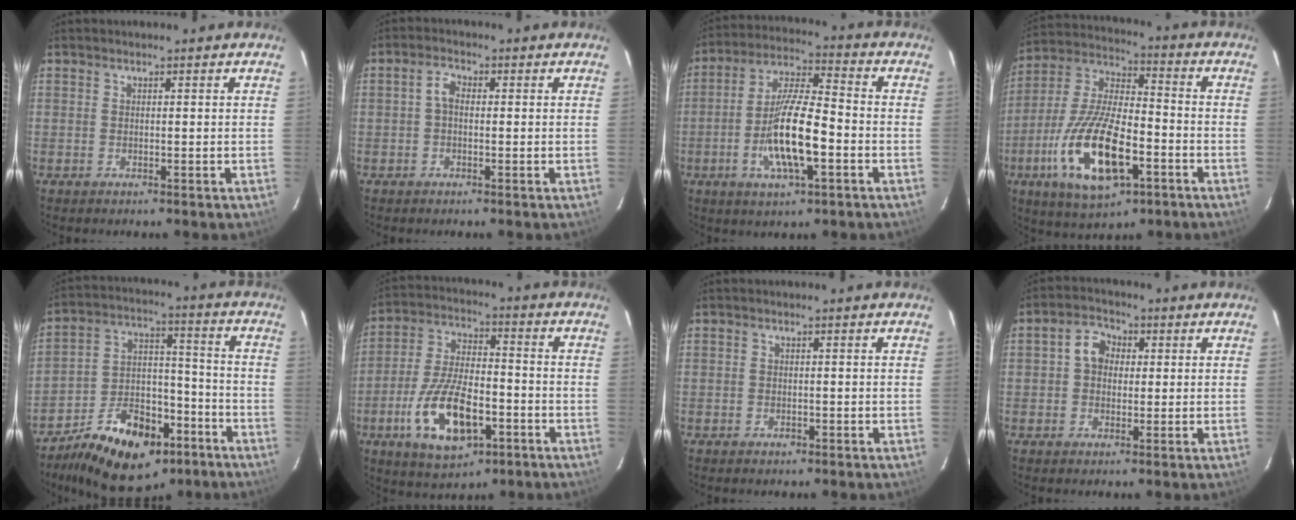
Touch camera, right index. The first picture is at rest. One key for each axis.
{"total": 2.2, "fx": -0.3, "fy": 1.4, "fz": 1.7, "tx": -0.035, "ty": 0.010, "tz": -0.008}
{"total": 13.5, "fx": -4.2, "fy": 3.4, "fz": 12.4, "tx": -0.246, "ty": -0.001, "tz": -0.078}
{"total": 19.4, "fx": -7.8, "fy": 7.5, "fz": 16.1, "tx": -0.334, "ty": -0.015, "tz": -0.139}
{"total": 18.2, "fx": -11.0, "fy": 10.3, "fz": 10.3, "tx": -0.183, "ty": 0.028, "tz": -0.163}
{"total": 15.4, "fx": -6.3, "fy": 6.8, "fz": 12.3, "tx": -0.256, "ty": -0.005, "tz": -0.105}
{"total": 1.0, "fx": -0.7, "fy": 0.7, "fz": 0.3, "tx": -0.005, "ty": 0.000, "tz": -0.010}
{"total": 4.7, "fx": 0.4, "fy": 3.9, "fz": 2.5, "tx": -0.046, "ty": 0.021, "tz": 0.006}